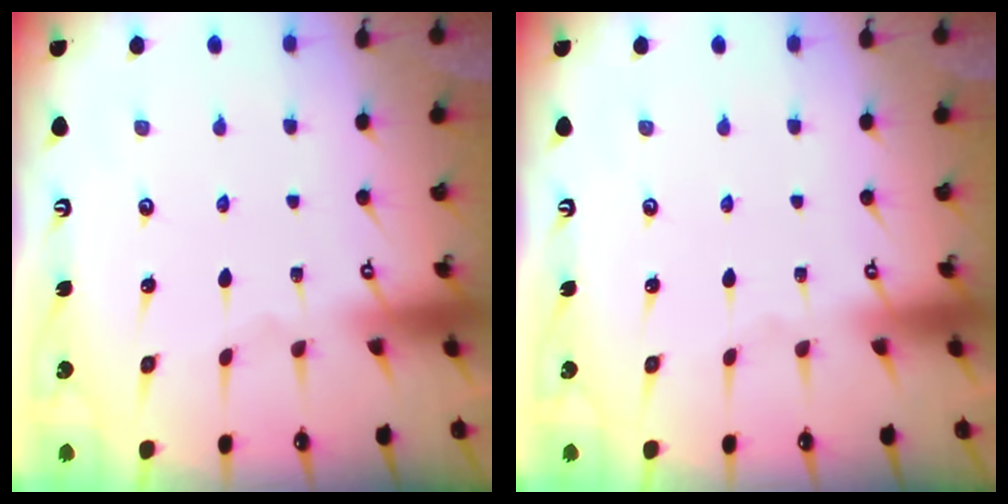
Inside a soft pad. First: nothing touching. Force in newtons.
{"total": 0.0}